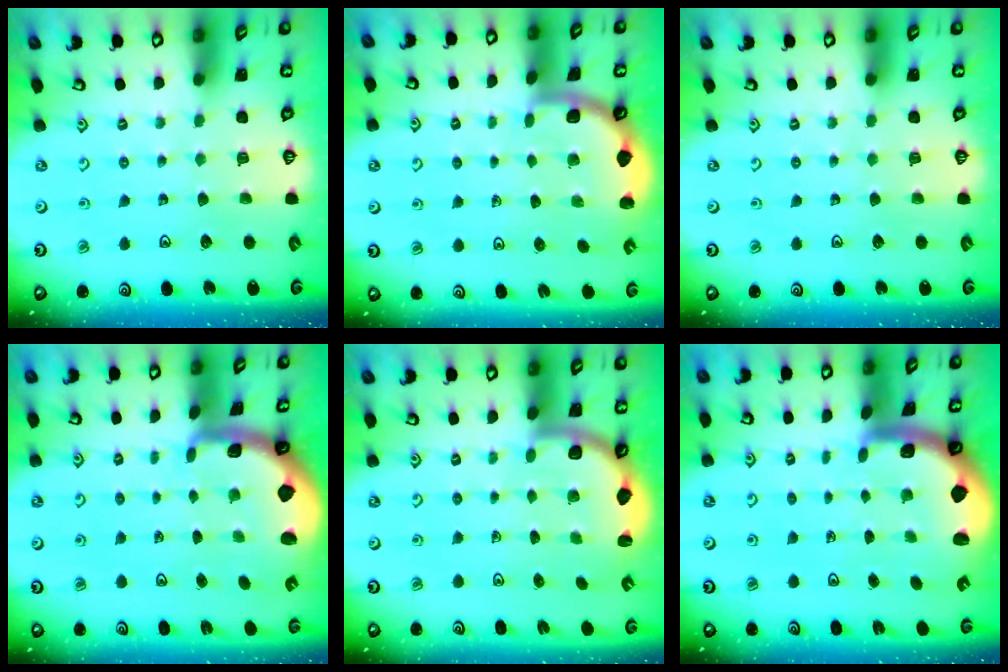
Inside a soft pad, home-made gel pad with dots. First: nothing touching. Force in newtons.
{"total": 1.7, "press": 1.6, "slide": 0.1}
{"total": 0.0}
{"total": 1.9, "press": 1.9, "slide": 0.4}
{"total": 2.6, "press": 2.6, "slide": 0.7}
{"total": 2.6, "press": 2.6, "slide": 0.6}